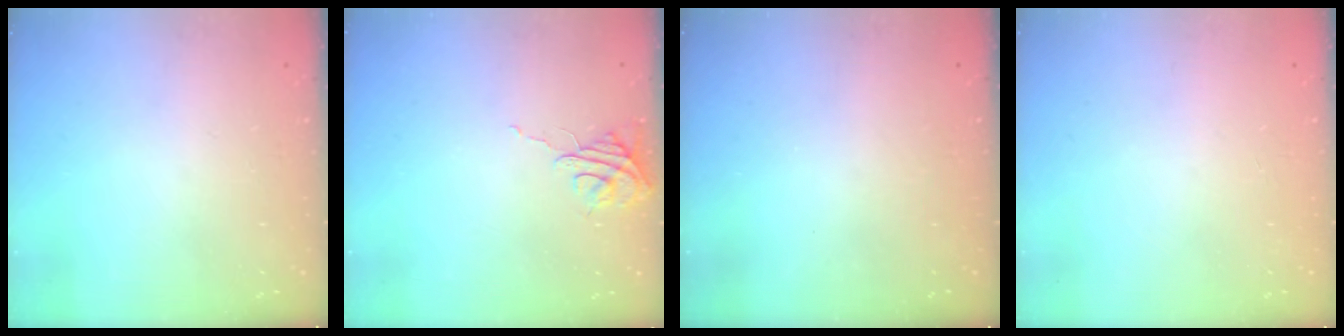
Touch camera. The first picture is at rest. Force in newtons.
{"total": 5.5, "press": 5.5, "slide": 0.3}
{"total": 0.0}
{"total": 0.0}